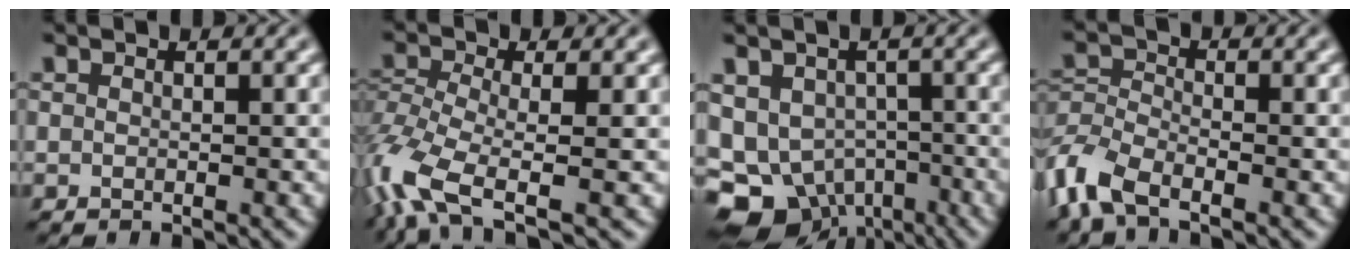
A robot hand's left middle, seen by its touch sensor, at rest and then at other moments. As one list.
[{"total": 7.3, "force": [-3.8, 2.8, 5.6], "torque": [-0.126, -0.005, -0.087]}, {"total": 10.4, "force": [-5.6, 7.5, 4.5], "torque": [-0.072, -0.027, -0.068]}, {"total": 5.0, "force": [-3.4, 2.2, 2.9], "torque": [-0.070, -0.005, -0.084]}]